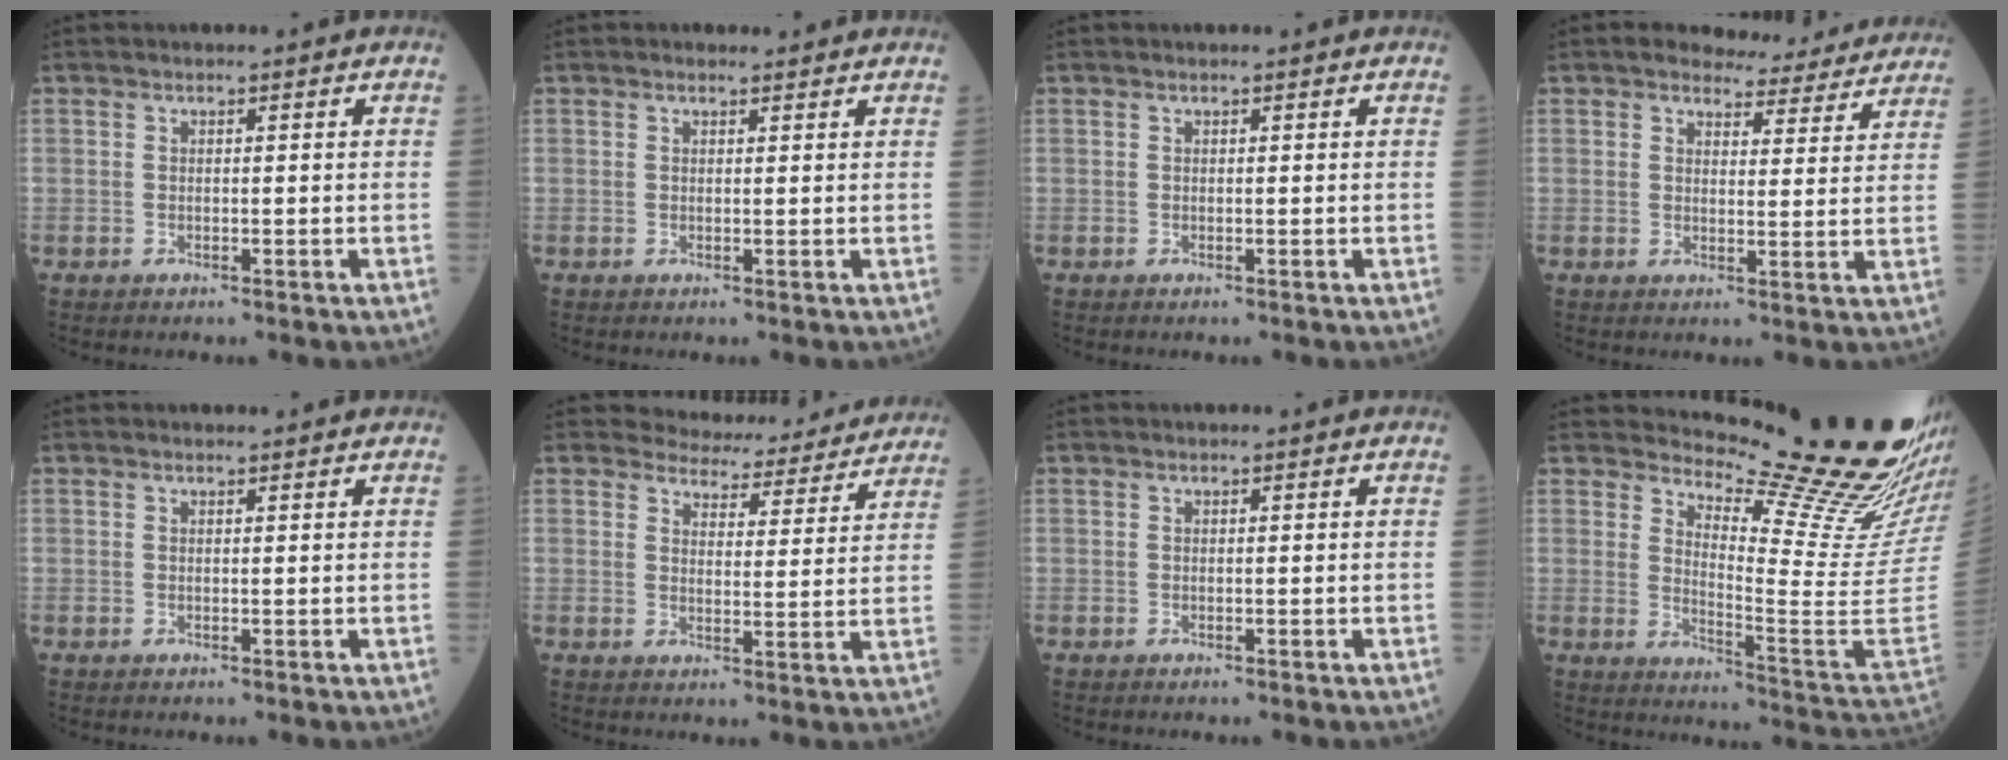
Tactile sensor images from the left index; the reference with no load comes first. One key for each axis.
{"total": 1.0, "fx": 1.0, "fy": 0.3, "fz": 0.2, "tx": -0.014, "ty": 0.004, "tz": 0.013}
{"total": 0.0}
{"total": 9.8, "fx": 9.3, "fy": 2.7, "fz": 1.3, "tx": 0.001, "ty": -0.009, "tz": 0.097}
{"total": 0.8, "fx": 0.8, "fy": 0.0, "fz": 0.1, "tx": -0.010, "ty": 0.001, "tz": 0.010}
{"total": 12.5, "fx": 12.1, "fy": 3.0, "fz": 1.3, "tx": 0.004, "ty": -0.013, "tz": 0.130}
{"total": 0.0}
{"total": 20.7, "fx": 18.7, "fy": -0.4, "fz": 8.8, "tx": -0.140, "ty": -0.138, "tz": 0.241}